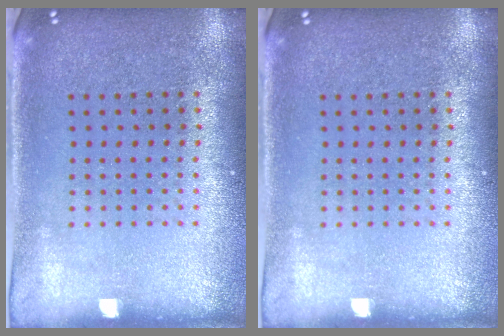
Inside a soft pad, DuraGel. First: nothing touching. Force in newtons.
{"total": 0.0}